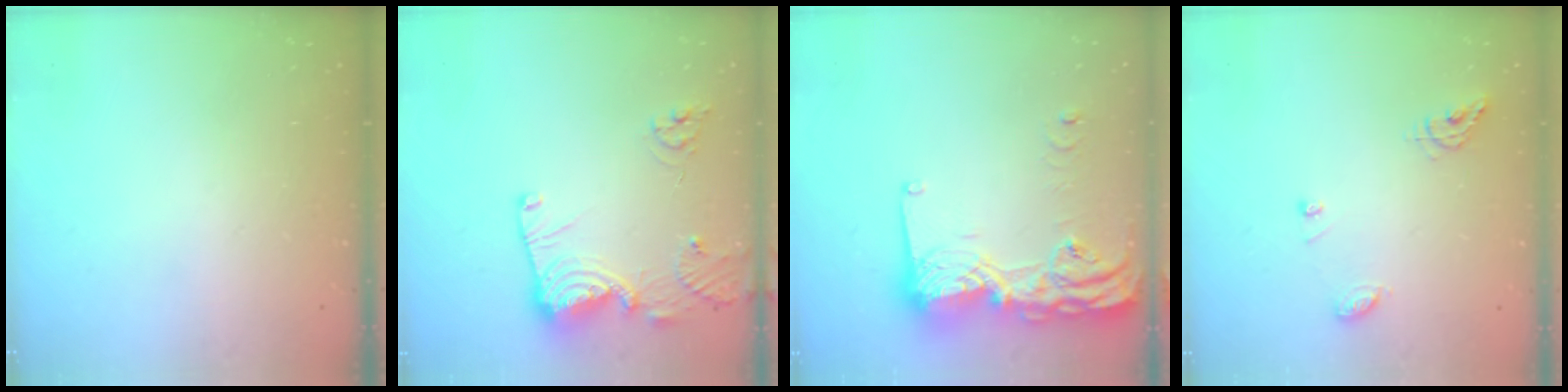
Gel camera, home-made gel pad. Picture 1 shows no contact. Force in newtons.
{"total": 13.5, "press": 13.4, "slide": 1.4}
{"total": 20.3, "press": 20.2, "slide": 2.3}
{"total": 7.7, "press": 7.7, "slide": 0.6}